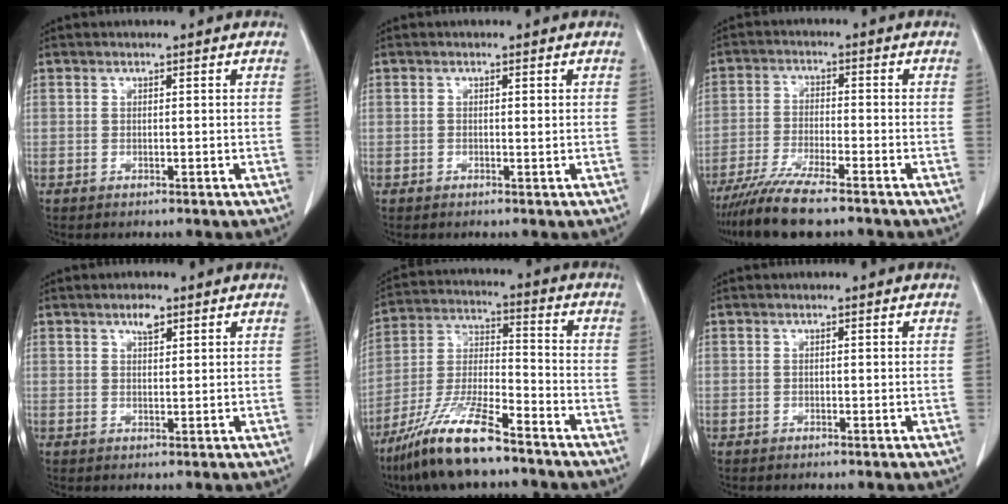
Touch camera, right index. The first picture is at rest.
{"total": 0.7, "force": [0.1, 0.1, 0.7], "torque": [-0.012, -0.001, 0.002]}
{"total": 8.8, "force": [-7.1, 0.6, 5.1], "torque": [-0.090, -0.024, -0.124]}
{"total": 2.1, "force": [1.4, 0.8, 1.5], "torque": [-0.028, 0.001, 0.024]}
{"total": 14.0, "force": [-10.1, 2.1, 9.4], "torque": [-0.195, -0.018, -0.187]}
{"total": 0.0}